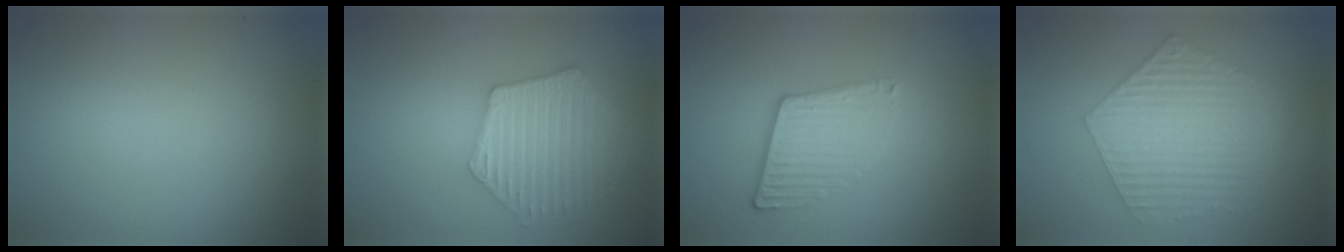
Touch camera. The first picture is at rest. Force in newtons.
{"total": 5.8, "press": 4.6, "slide": 3.5}
{"total": 4.2, "press": 2.7, "slide": 3.2}
{"total": 6.0, "press": 4.3, "slide": 4.2}